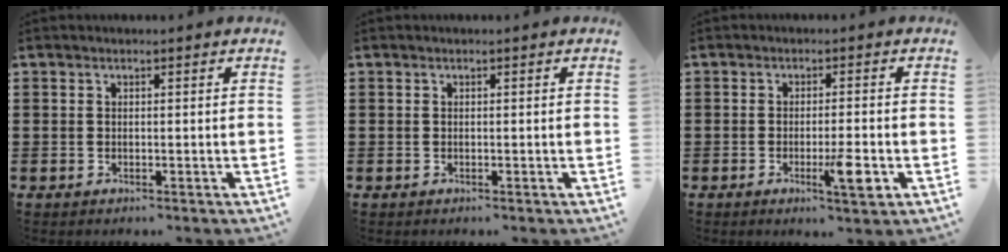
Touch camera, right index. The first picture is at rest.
{"total": 0.0}
{"total": 5.4, "force": [-2.0, 0.7, 5.0], "torque": [-0.092, -0.014, -0.034]}